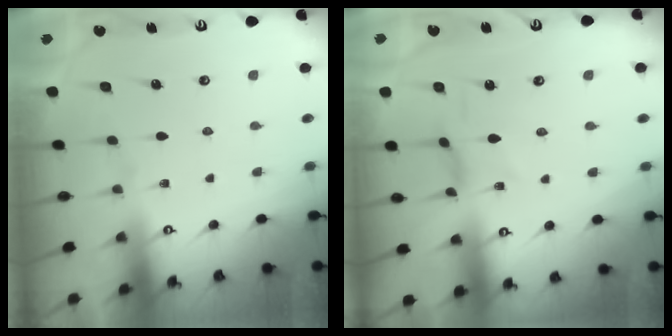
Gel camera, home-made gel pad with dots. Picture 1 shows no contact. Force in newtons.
{"total": 2.2, "press": 2.2, "slide": 0.2}